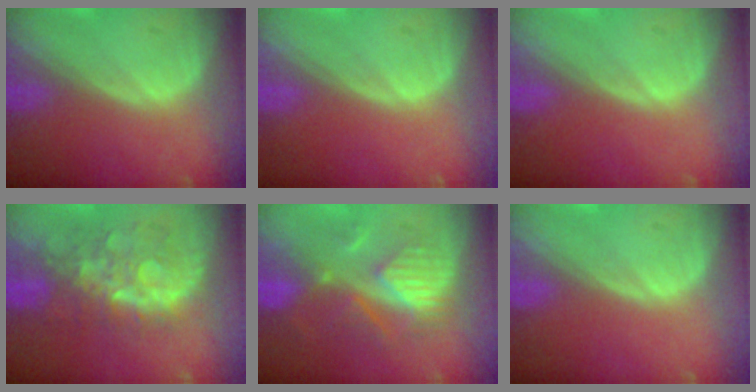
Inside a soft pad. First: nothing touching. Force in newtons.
{"total": 0.0}
{"total": 0.0}
{"total": 8.6, "press": 8.5, "slide": 1.5}
{"total": 8.3, "press": 8.0, "slide": 2.3}
{"total": 0.0}